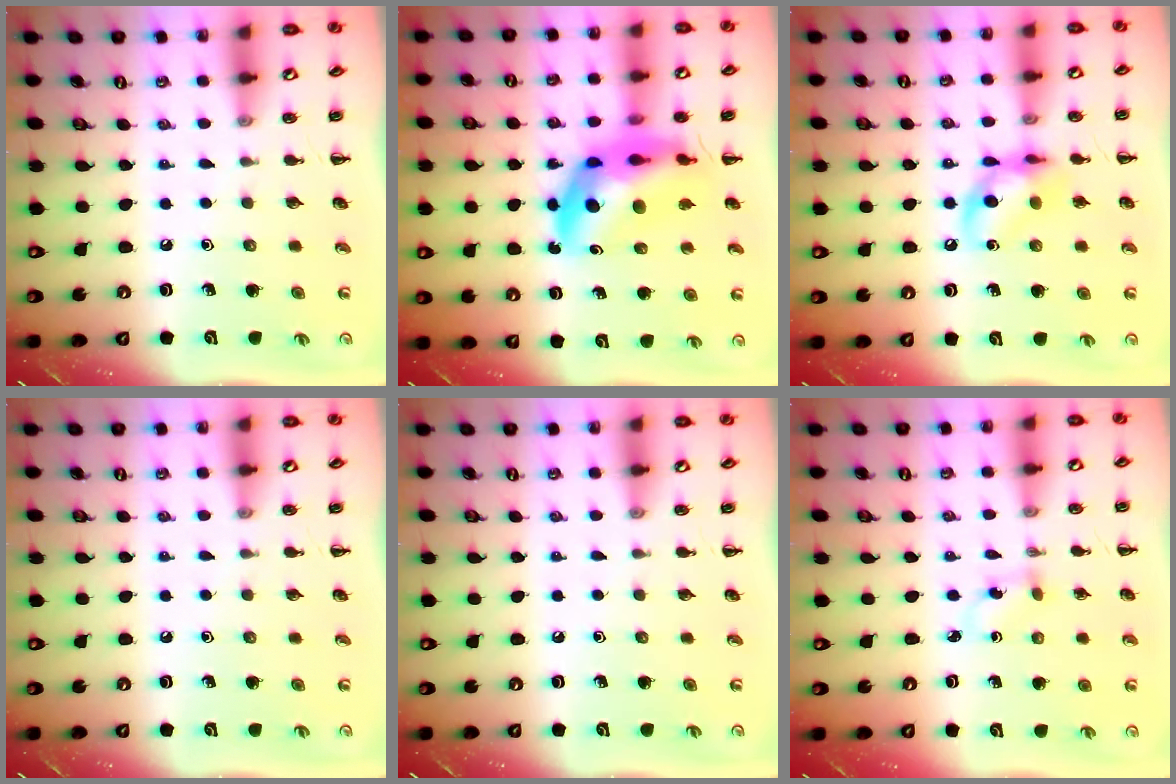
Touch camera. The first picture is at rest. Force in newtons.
{"total": 15.4, "press": 14.8, "slide": 4.2}
{"total": 12.1, "press": 11.9, "slide": 2.2}
{"total": 0.0}
{"total": 0.0}
{"total": 1.8, "press": 1.7, "slide": 0.8}